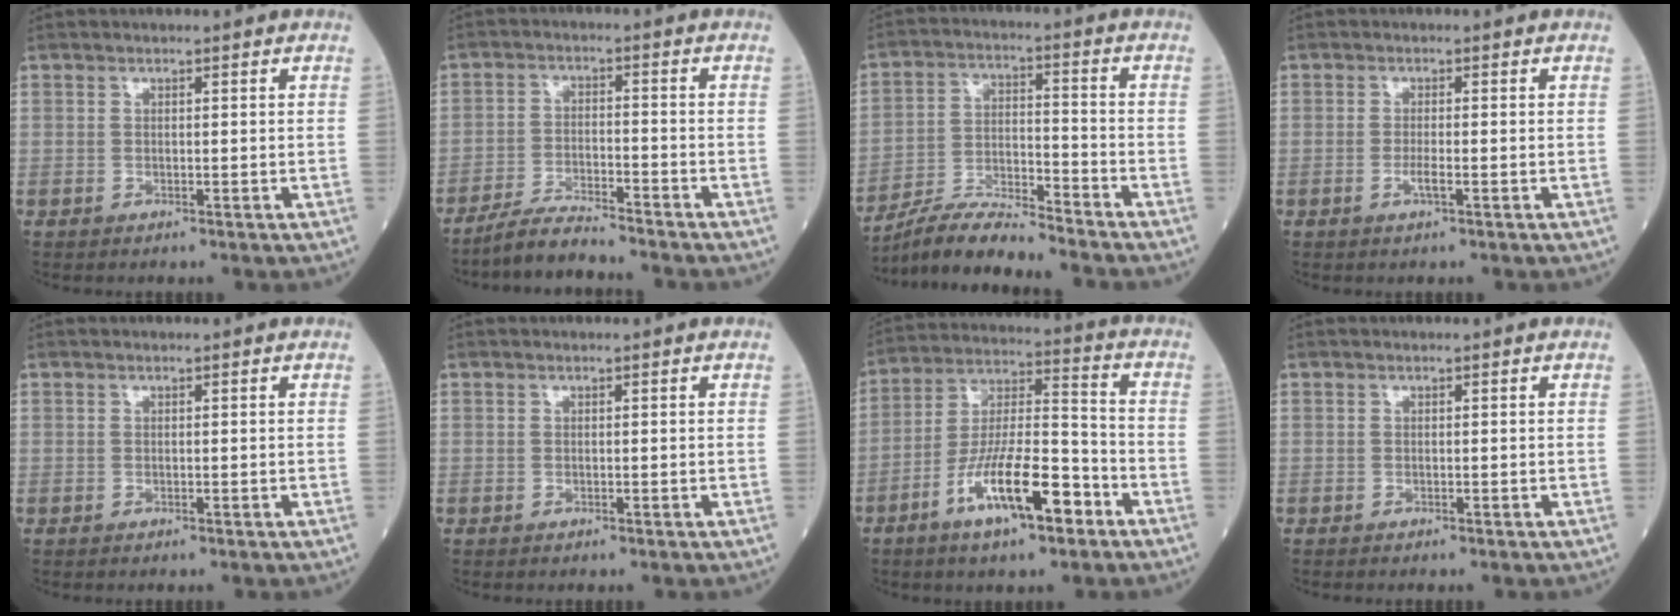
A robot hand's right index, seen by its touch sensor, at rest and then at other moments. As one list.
[{"total": 6.3, "force": [-6.0, 0.0, 2.0], "torque": [-0.034, -0.017, -0.110]}, {"total": 10.1, "force": [-9.6, -0.2, 3.2], "torque": [-0.059, -0.002, -0.177]}, {"total": 1.7, "force": [-0.6, 0.1, 1.6], "torque": [-0.032, -0.002, -0.012]}, {"total": 0.0}, {"total": 0.0}, {"total": 13.9, "force": [-7.0, 3.1, 11.6], "torque": [-0.219, -0.001, -0.124]}, {"total": 0.0}]